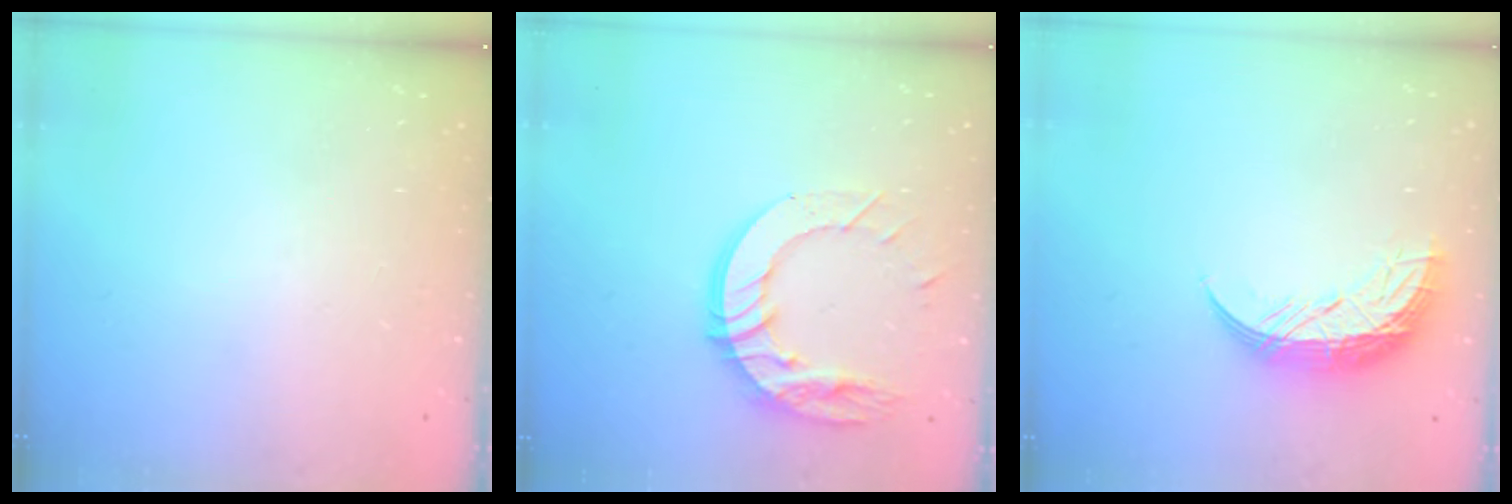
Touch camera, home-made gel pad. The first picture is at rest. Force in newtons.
{"total": 14.0, "press": 13.9, "slide": 1.5}
{"total": 9.7, "press": 9.7, "slide": 0.9}